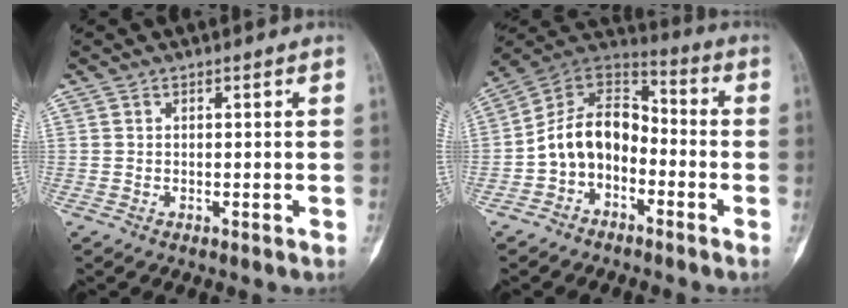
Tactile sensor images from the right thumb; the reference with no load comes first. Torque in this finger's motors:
{"motor_torque": [1.42, 1.42, 0.85, -0.78, 0.12]}